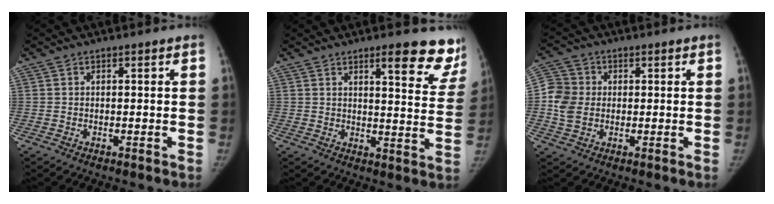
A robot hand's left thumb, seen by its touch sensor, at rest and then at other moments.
{"total": 13.1, "force": [10.1, 3.1, 7.7], "torque": [-0.050, -0.059, 0.110]}
{"total": 7.0, "force": [-0.1, 6.0, 3.6], "torque": [-0.067, 0.010, -0.008]}